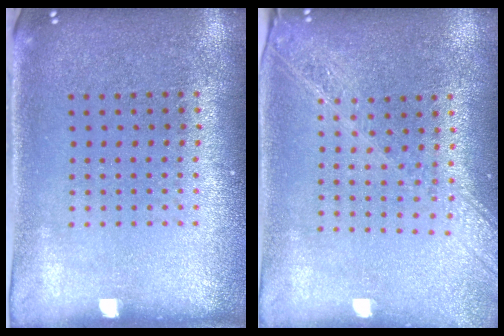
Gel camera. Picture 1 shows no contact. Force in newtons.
{"total": 2.1, "press": 1.8, "slide": 1.0}